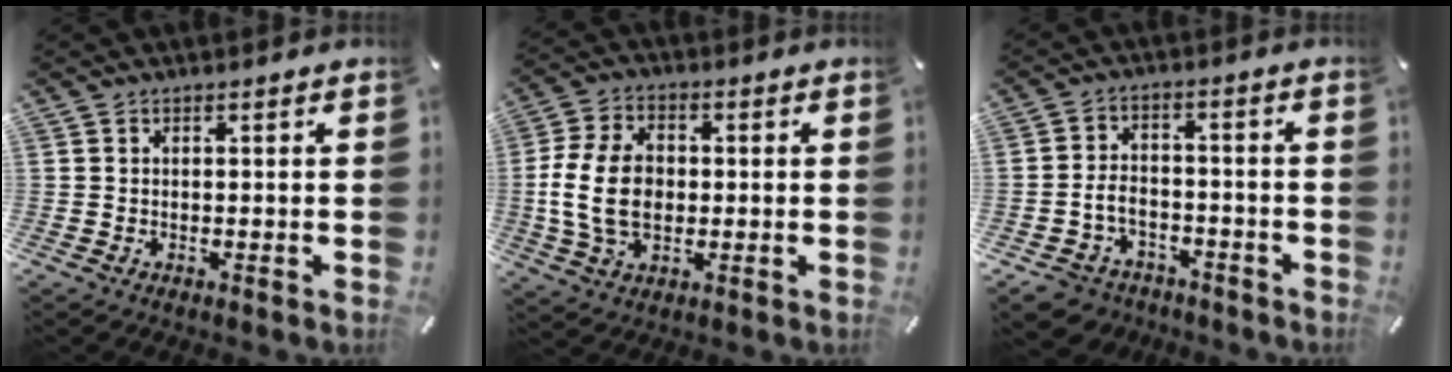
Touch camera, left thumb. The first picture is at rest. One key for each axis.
{"total": 12.7, "fx": -0.5, "fy": 9.2, "fz": 8.7, "tx": -0.200, "ty": 0.012, "tz": -0.005}
{"total": 7.1, "fx": -3.2, "fy": 5.7, "fz": 2.8, "tx": -0.068, "ty": 0.021, "tz": -0.059}